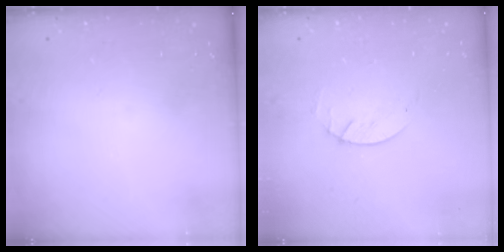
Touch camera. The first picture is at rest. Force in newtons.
{"total": 1.7, "press": 1.6, "slide": 0.2}